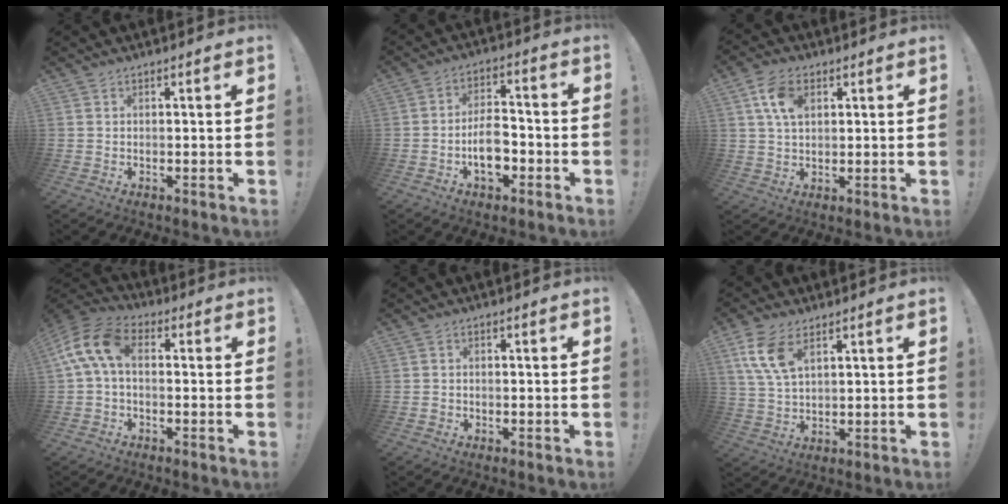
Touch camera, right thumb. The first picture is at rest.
{"total": 9.4, "force": [-3.3, 5.5, 6.9], "torque": [-0.110, 0.013, -0.059]}
{"total": 8.4, "force": [2.8, 5.2, 5.9], "torque": [-0.111, 0.005, 0.053]}
{"total": 11.6, "force": [1.8, 6.2, 9.6], "torque": [-0.195, 0.006, 0.038]}
{"total": 0.8, "force": [-0.6, 0.6, 0.2], "torque": [-0.001, 0.002, -0.010]}
{"total": 9.9, "force": [4.9, 5.2, 6.8], "torque": [-0.136, -0.014, 0.092]}